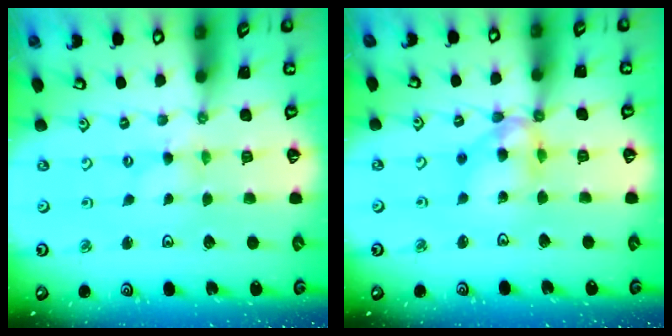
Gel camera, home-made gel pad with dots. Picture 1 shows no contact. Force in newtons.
{"total": 11.8, "press": 11.7, "slide": 1.1}